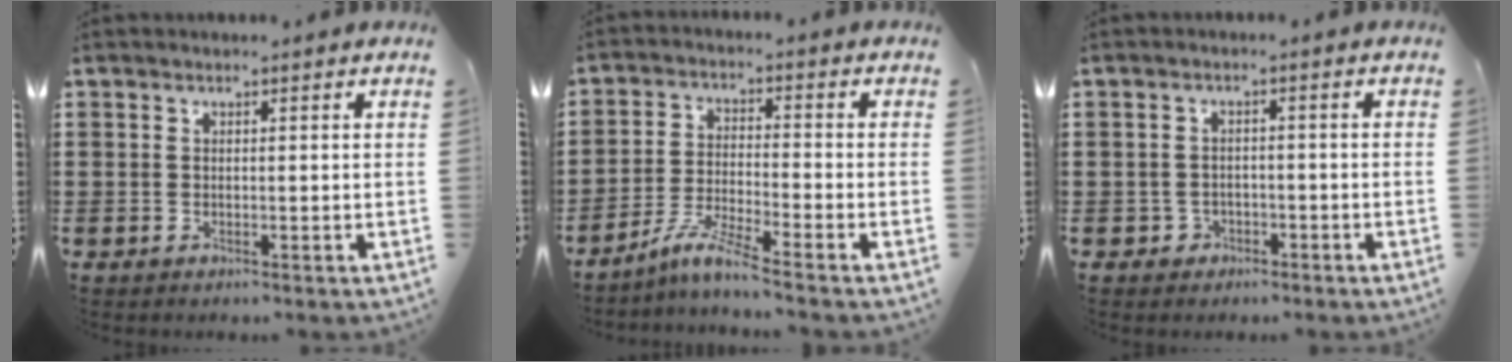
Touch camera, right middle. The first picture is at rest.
{"total": 5.7, "force": [-4.9, -0.1, 2.9], "torque": [-0.069, -0.013, -0.098]}
{"total": 1.9, "force": [-1.5, 1.2, 0.1], "torque": [-0.010, 0.002, -0.035]}